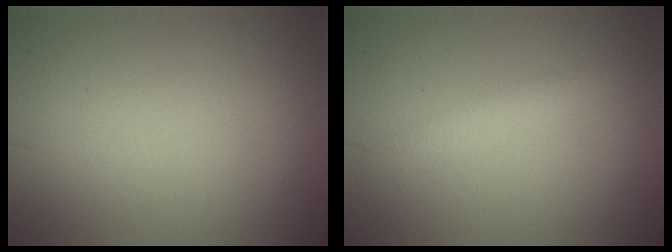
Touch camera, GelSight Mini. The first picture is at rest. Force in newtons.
{"total": 1.8, "press": 1.8, "slide": 0.1}